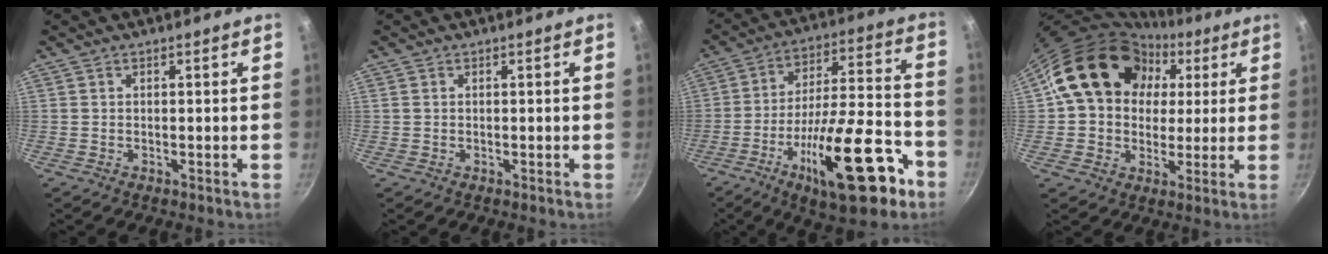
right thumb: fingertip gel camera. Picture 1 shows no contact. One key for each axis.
{"total": 0.0}
{"total": 23.6, "fx": -11.1, "fy": 7.8, "fz": 19.3, "tx": -0.267, "ty": 0.055, "tz": -0.170}
{"total": 17.8, "fx": 5.2, "fy": 14.3, "fz": 9.2, "tx": -0.120, "ty": 0.019, "tz": 0.083}